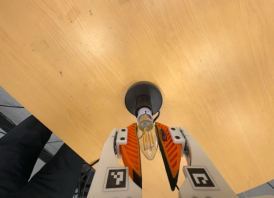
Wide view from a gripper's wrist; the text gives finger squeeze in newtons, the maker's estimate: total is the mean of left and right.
{"total": 10.8, "left": 10.1, "right": 11.5}